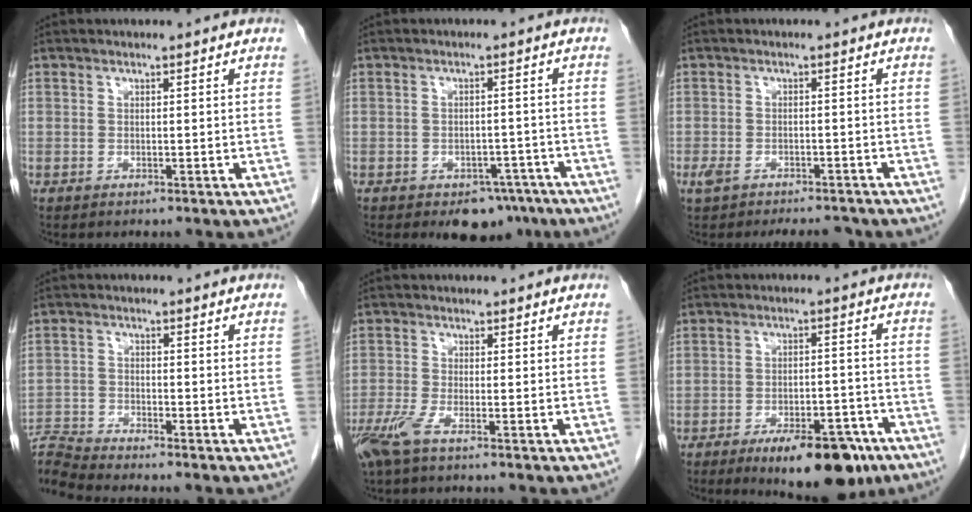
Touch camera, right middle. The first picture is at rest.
{"total": 5.5, "force": [-4.0, 2.9, 2.3], "torque": [-0.022, 0.004, -0.051]}
{"total": 7.2, "force": [-5.8, 2.7, 3.2], "torque": [-0.052, 0.008, -0.081]}
{"total": 5.9, "force": [-5.6, -1.8, 0.1], "torque": [-0.013, -0.002, -0.109]}
{"total": 3.9, "force": [-2.5, 0.4, 3.0], "torque": [-0.068, -0.012, -0.055]}
{"total": 12.2, "force": [-8.2, 3.9, 8.2], "torque": [-0.106, -0.001, -0.119]}